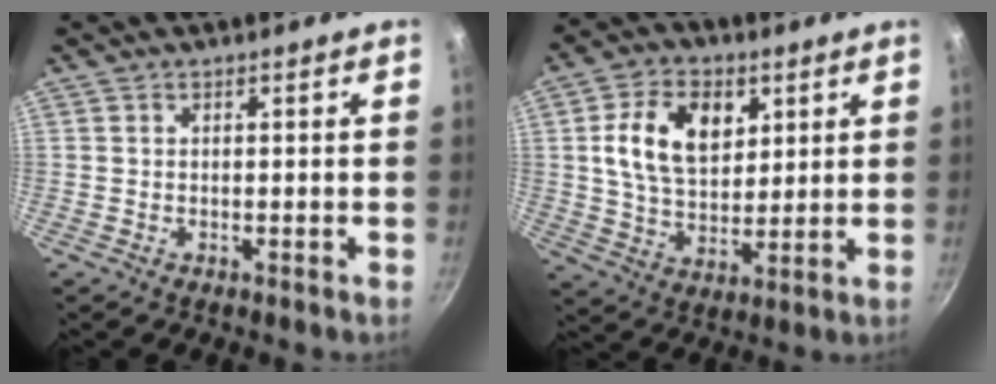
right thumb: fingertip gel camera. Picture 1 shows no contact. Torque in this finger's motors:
{"motor_torque": [-0.92, 1.16, 0.49, -0.34, 0.15]}